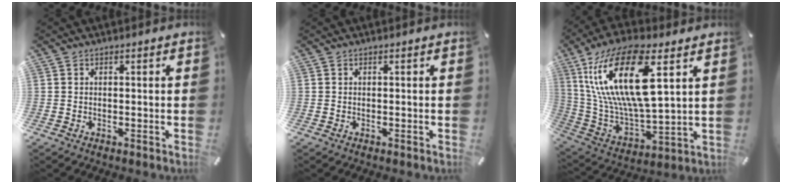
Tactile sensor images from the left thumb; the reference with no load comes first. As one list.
[{"total": 0.0}, {"total": 22.7, "force": [9.3, 8.7, 18.8], "torque": [-0.394, -0.028, 0.147]}]